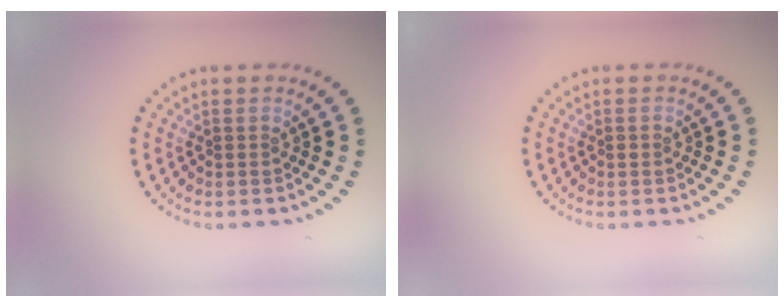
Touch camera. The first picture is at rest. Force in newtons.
{"total": 0.6, "press": 0.6, "slide": 0.0}